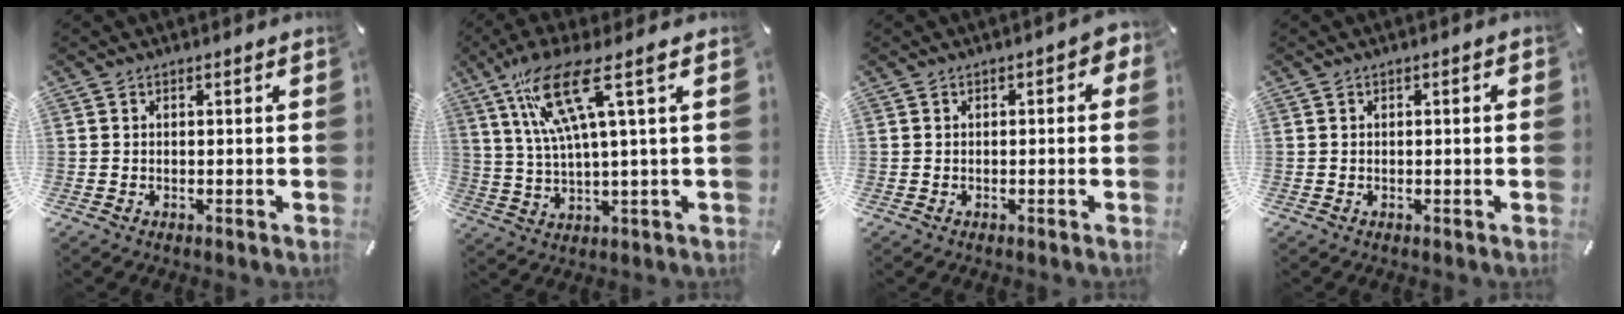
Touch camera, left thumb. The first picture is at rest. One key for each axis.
{"total": 14.7, "fx": 5.2, "fy": 2.4, "fz": 13.5, "tx": -0.279, "ty": -0.006, "tz": 0.081}
{"total": 2.3, "fx": -0.3, "fy": 1.0, "fz": 2.0, "tx": -0.028, "ty": 0.003, "tz": -0.008}
{"total": 1.0, "fx": -0.1, "fy": 0.2, "fz": 1.0, "tx": -0.017, "ty": 0.001, "tz": -0.002}